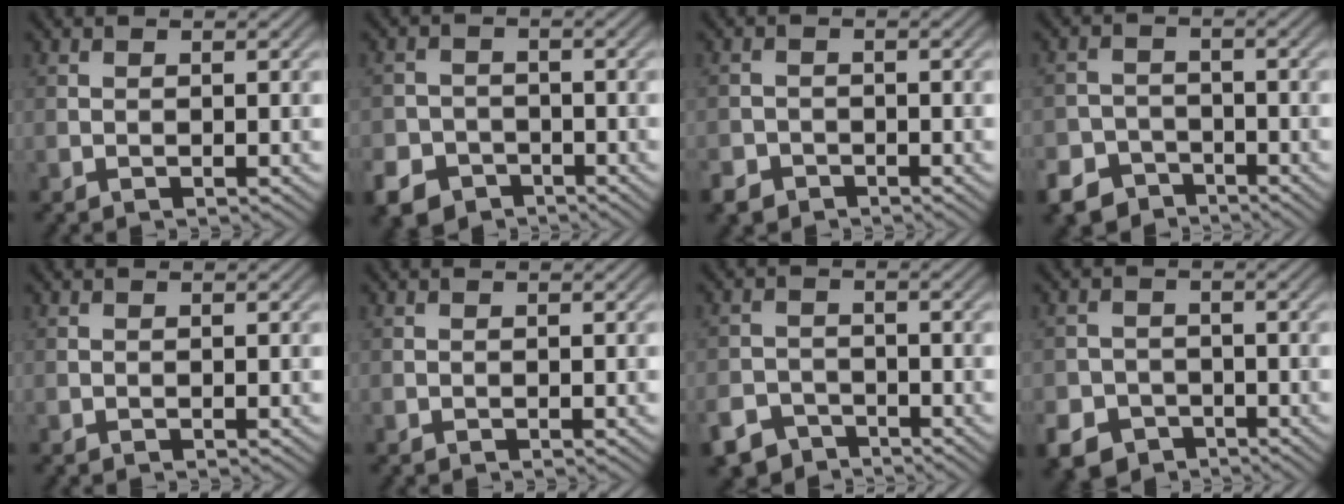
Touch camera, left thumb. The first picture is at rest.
{"total": 5.7, "force": [-3.7, 4.0, 1.6], "torque": [-0.030, -0.006, -0.075]}
{"total": 2.5, "force": [-1.9, 1.6, 0.6], "torque": [-0.012, -0.004, -0.043]}
{"total": 6.3, "force": [-4.6, 4.1, 1.4], "torque": [-0.017, -0.009, -0.086]}
{"total": 0.0}
{"total": 0.0}
{"total": 4.8, "force": [-3.8, 2.6, 1.3], "torque": [-0.026, -0.005, -0.074]}
{"total": 6.3, "force": [-3.8, 4.7, 1.6], "torque": [-0.027, -0.013, -0.077]}